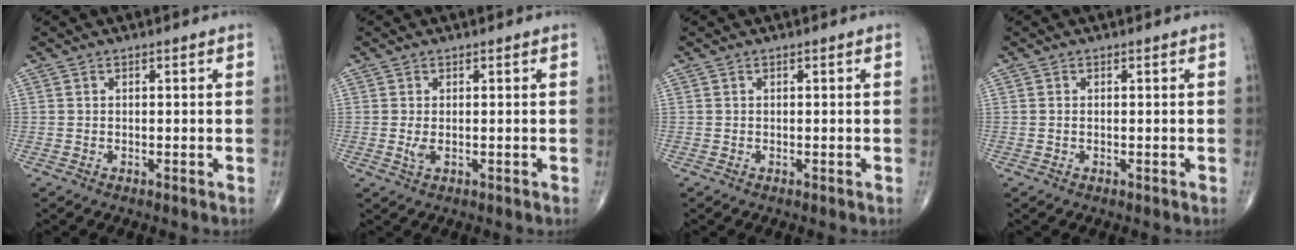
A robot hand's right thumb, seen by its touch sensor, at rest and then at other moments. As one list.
[{"total": 1.5, "force": [-0.1, 0.6, 1.3], "torque": [-0.032, -0.006, 0.003]}, {"total": 0.0}, {"total": 0.0}]